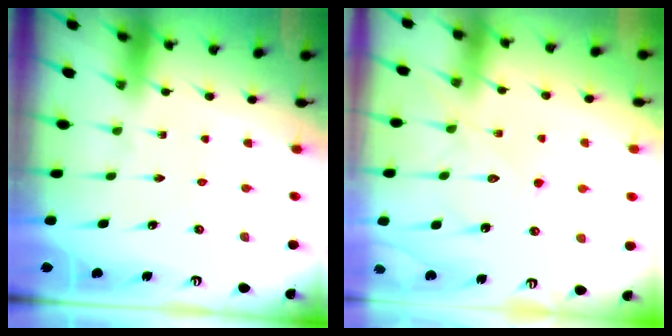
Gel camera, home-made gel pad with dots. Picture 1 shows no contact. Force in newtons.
{"total": 11.5, "press": 11.5, "slide": 0.3}